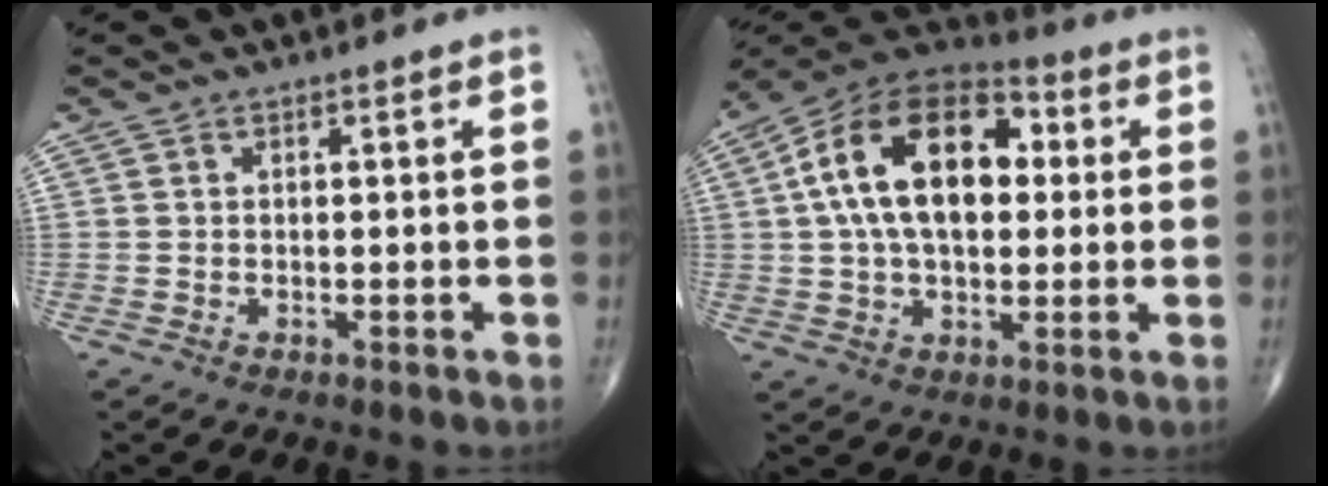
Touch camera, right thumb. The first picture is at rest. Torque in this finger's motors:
{"motor_torque": [2.14, 2.88, 1.62, 0.10, 0.55]}